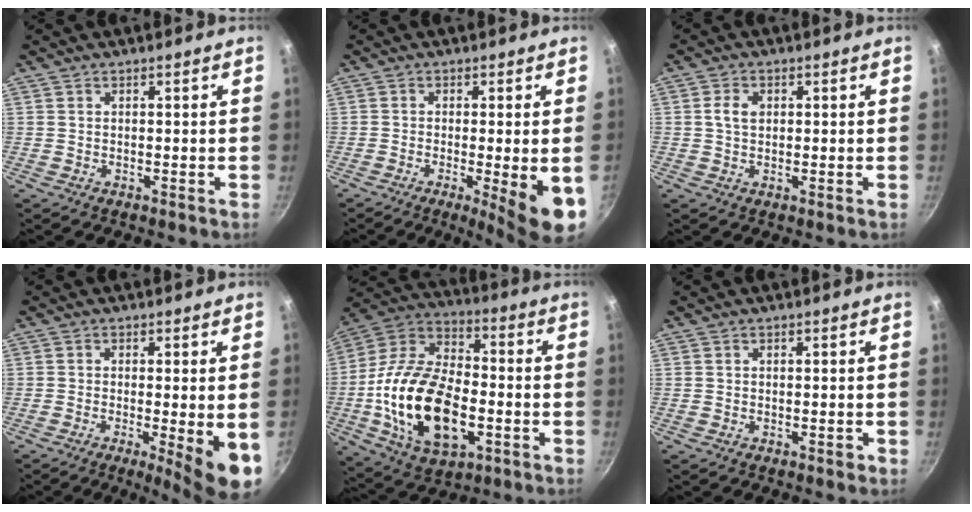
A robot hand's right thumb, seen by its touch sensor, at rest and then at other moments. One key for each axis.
{"total": 10.0, "fx": -2.9, "fy": 1.5, "fz": 9.5, "tx": -0.129, "ty": -0.007, "tz": -0.036}
{"total": 3.4, "fx": 0.6, "fy": 2.2, "fz": 2.5, "tx": -0.045, "ty": 0.006, "tz": 0.008}
{"total": 9.1, "fx": -2.5, "fy": 1.3, "fz": 8.6, "tx": -0.118, "ty": -0.008, "tz": -0.031}
{"total": 24.1, "fx": -4.9, "fy": 13.9, "fz": 19.0, "tx": -0.346, "ty": 0.029, "tz": -0.092}
{"total": 0.9, "fx": -0.5, "fy": 0.3, "fz": 0.6, "tx": -0.012, "ty": 0.005, "tz": -0.005}